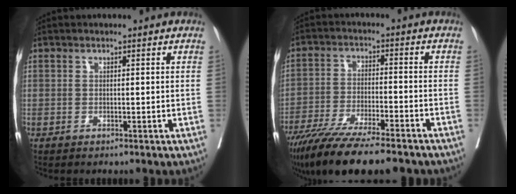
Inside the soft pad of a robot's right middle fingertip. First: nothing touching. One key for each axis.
{"total": 16.6, "fx": -13.3, "fy": 2.3, "fz": 9.7, "tx": -0.164, "ty": -0.041, "tz": -0.218}